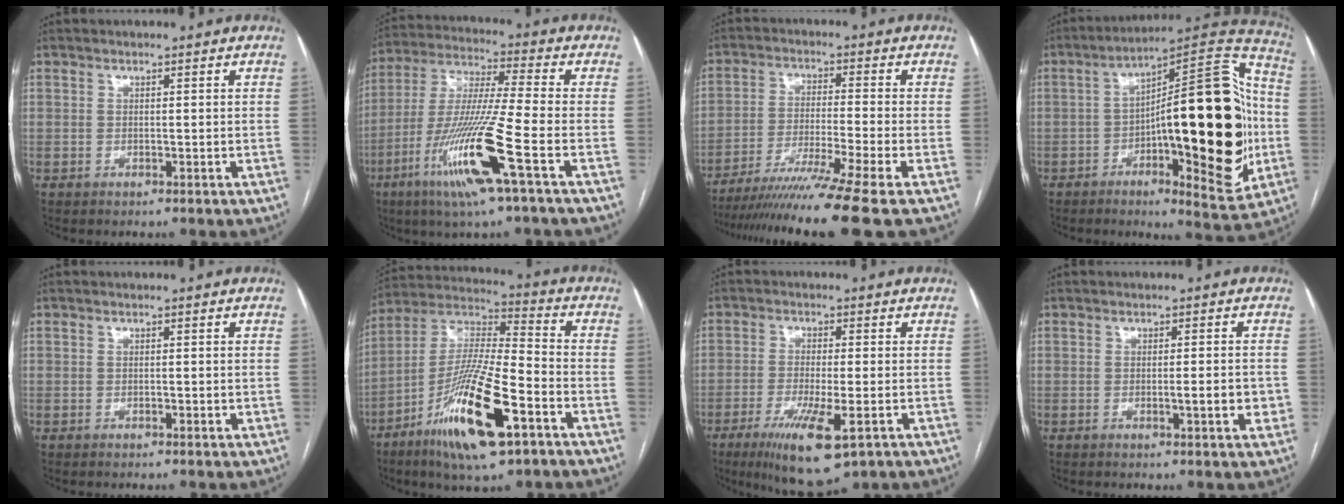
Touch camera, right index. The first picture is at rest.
{"total": 15.9, "force": [-6.8, -0.8, 14.4], "torque": [-0.299, -0.022, -0.130]}
{"total": 14.4, "force": [-11.4, -3.1, 8.2], "torque": [-0.133, -0.047, -0.187]}
{"total": 28.2, "force": [-2.9, 6.8, 27.2], "torque": [-0.364, 0.027, -0.035]}
{"total": 0.6, "force": [-0.1, 0.3, 0.5], "torque": [-0.010, 0.000, -0.002]}
{"total": 19.0, "force": [-9.1, 2.9, 16.4], "torque": [-0.338, -0.027, -0.161]}
{"total": 10.8, "force": [-5.4, 2.1, 9.1], "torque": [-0.160, -0.028, -0.083]}
{"total": 2.0, "force": [-0.3, 0.6, 1.9], "torque": [-0.029, -0.001, -0.003]}